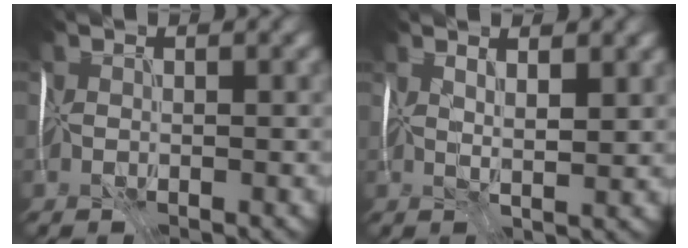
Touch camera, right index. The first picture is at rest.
{"total": 2.5, "force": [1.7, -0.3, 1.8], "torque": [-0.033, 0.001, 0.034]}